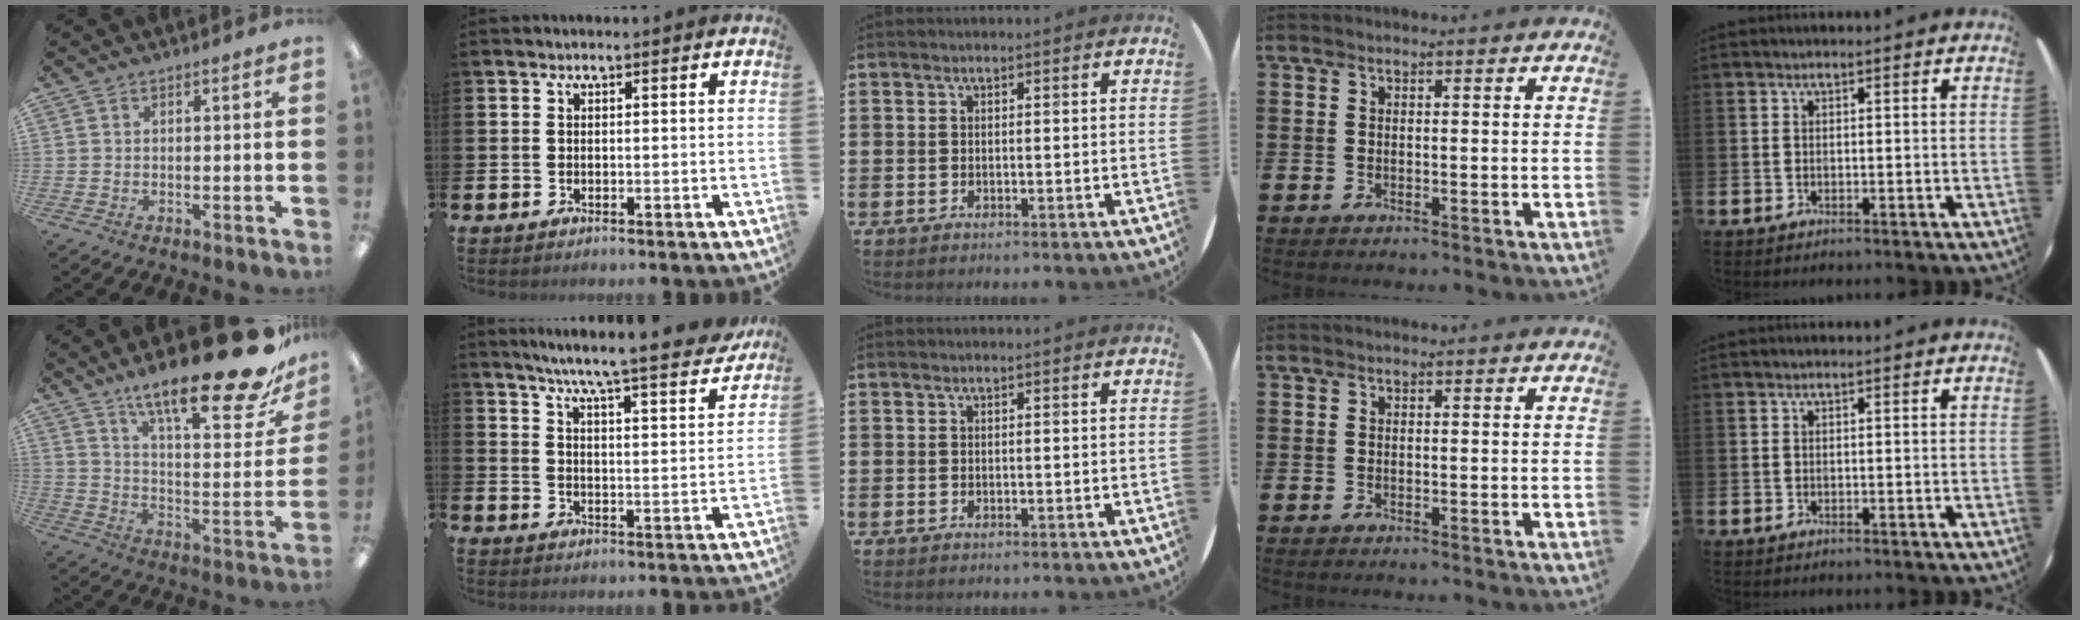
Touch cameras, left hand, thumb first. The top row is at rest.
{"thumb": {"total": 24.4, "force": [17.7, 5.8, 15.7], "torque": [-0.236, -0.123, 0.283]}, "index": {"total": 7.3, "force": [6.8, -0.3, 2.7], "torque": [-0.067, -0.052, 0.114]}}